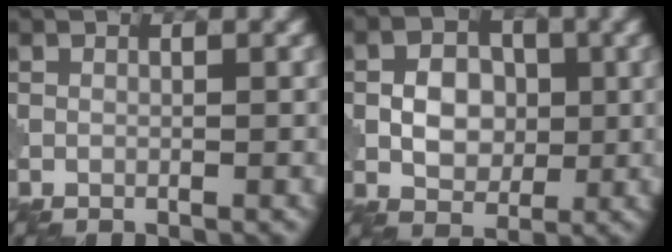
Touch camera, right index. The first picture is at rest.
{"total": 4.1, "force": [-0.2, 3.1, 2.7], "torque": [-0.039, 0.003, -0.006]}